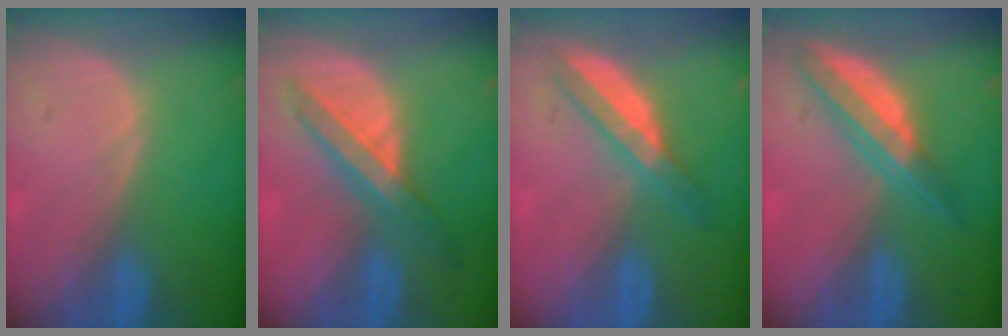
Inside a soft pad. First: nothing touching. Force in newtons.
{"total": 6.9, "press": 6.4, "slide": 2.5}
{"total": 6.2, "press": 5.4, "slide": 3.1}
{"total": 6.7, "press": 5.7, "slide": 3.6}